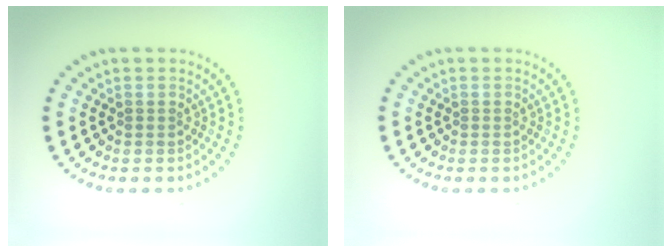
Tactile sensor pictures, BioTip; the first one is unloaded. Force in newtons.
{"total": 0.0}